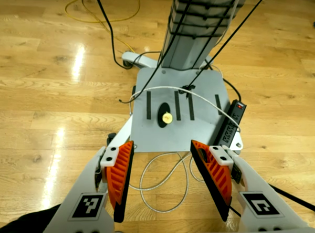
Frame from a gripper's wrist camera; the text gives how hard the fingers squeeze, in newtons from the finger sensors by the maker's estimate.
{"total": 0.0}